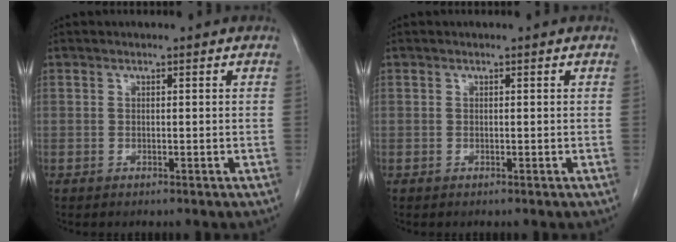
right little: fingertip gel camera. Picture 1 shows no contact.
{"total": 0.0}